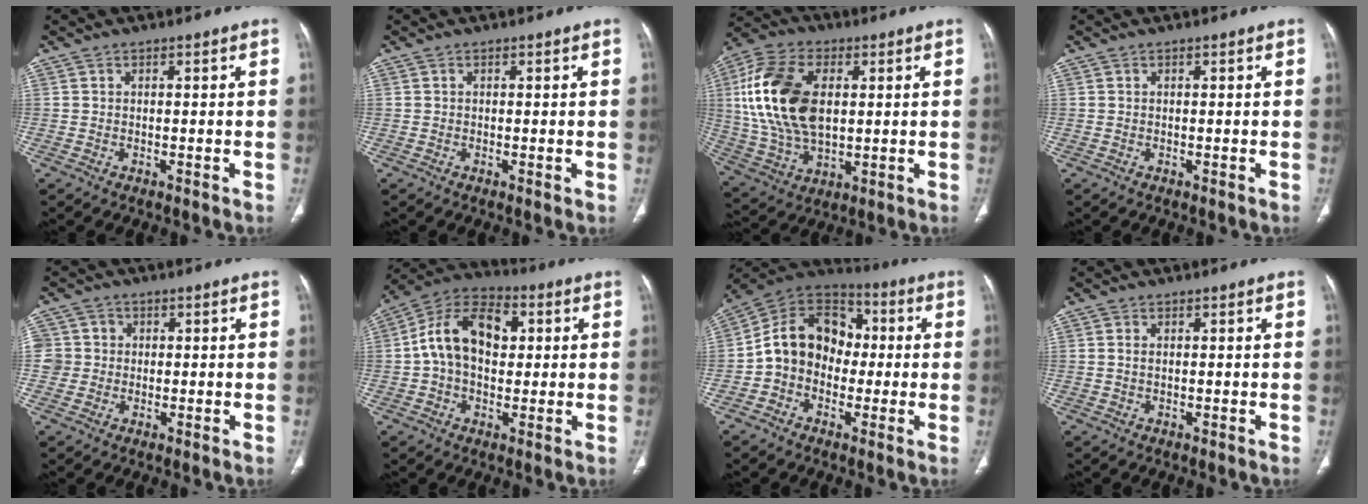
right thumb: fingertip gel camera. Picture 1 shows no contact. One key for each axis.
{"total": 0.0}
{"total": 19.7, "fx": 3.2, "fy": 11.8, "fz": 15.5, "tx": -0.309, "ty": -0.003, "tz": 0.063}
{"total": 0.0}
{"total": 4.9, "fx": 0.2, "fy": 4.8, "fz": 0.6, "tx": 0.012, "ty": 0.011, "tz": 0.002}
{"total": 14.2, "fx": 2.0, "fy": 9.4, "fz": 10.4, "tx": -0.162, "ty": 0.029, "tz": 0.026}
{"total": 14.0, "fx": -0.8, "fy": 11.2, "fz": 8.3, "tx": -0.106, "ty": 0.042, "tz": -0.030}
{"total": 1.1, "fx": 0.2, "fy": 0.6, "fz": 0.8, "tx": -0.021, "ty": 0.002, "tz": 0.006}